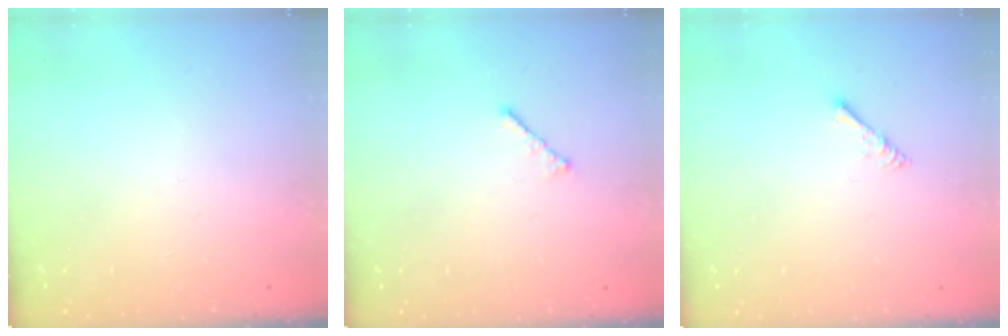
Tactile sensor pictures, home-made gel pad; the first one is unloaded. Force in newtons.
{"total": 1.9, "press": 1.8, "slide": 0.5}
{"total": 2.0, "press": 1.9, "slide": 0.4}